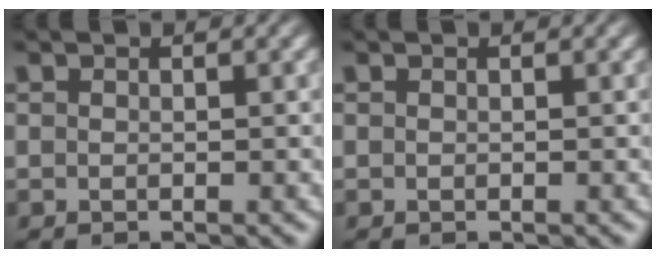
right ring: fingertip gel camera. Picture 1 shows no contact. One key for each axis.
{"total": 0.0}